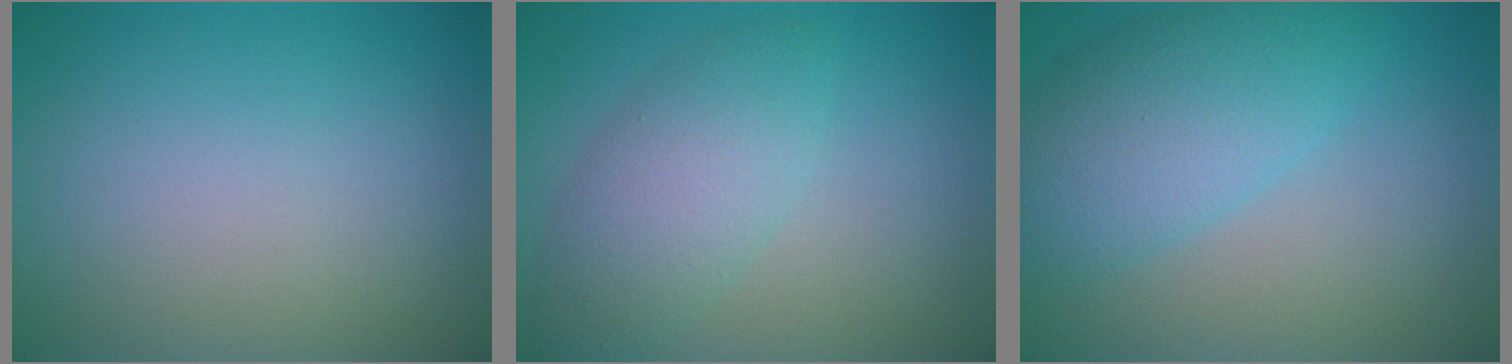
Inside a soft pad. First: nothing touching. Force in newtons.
{"total": 4.2, "press": 4.2, "slide": 0.1}
{"total": 6.0, "press": 6.0, "slide": 0.3}